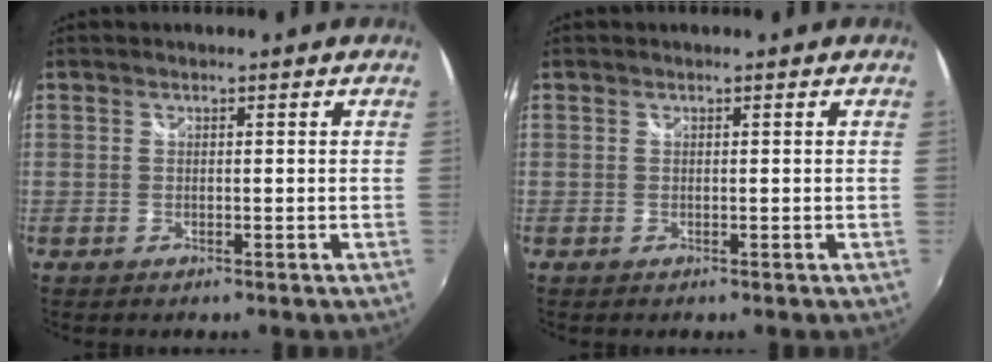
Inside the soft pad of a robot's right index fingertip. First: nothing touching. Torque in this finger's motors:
{"motor_torque": [-0.08, 0.08, 0.00, 0.01]}